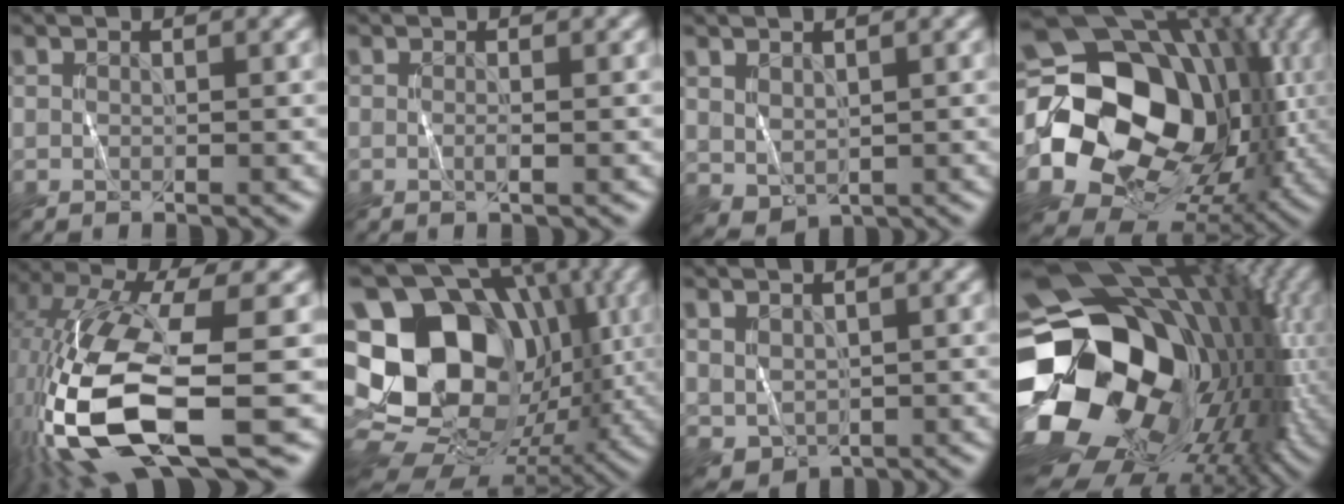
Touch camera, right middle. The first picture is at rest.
{"total": 0.7, "force": [-0.1, 0.0, 0.7], "torque": [-0.015, -0.004, -0.004]}
{"total": 1.9, "force": [0.7, 1.3, 1.2], "torque": [-0.028, -0.005, 0.021]}
{"total": 19.3, "force": [-0.9, 15.5, 11.5], "torque": [-0.198, -0.030, -0.002]}
{"total": 14.3, "force": [-5.0, 4.4, 12.6], "torque": [-0.280, -0.012, -0.085]}
{"total": 20.1, "force": [0.8, 16.4, 11.5], "torque": [-0.197, 0.008, 0.015]}
{"total": 2.3, "force": [0.4, 1.7, 1.5], "torque": [-0.036, -0.009, 0.016]}
{"total": 21.1, "force": [-2.9, 15.9, 13.5], "torque": [-0.261, -0.018, -0.033]}